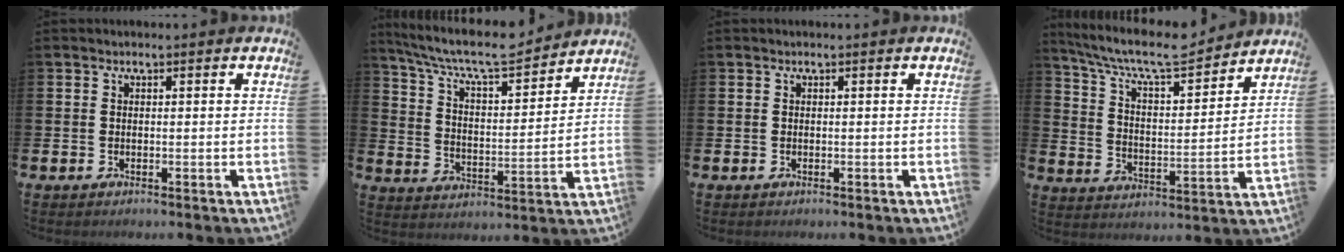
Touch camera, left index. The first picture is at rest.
{"total": 8.7, "force": [8.0, 1.4, 3.1], "torque": [-0.099, -0.052, 0.137]}
{"total": 0.0}
{"total": 8.9, "force": [8.1, 1.6, 3.4], "torque": [-0.096, -0.053, 0.137]}